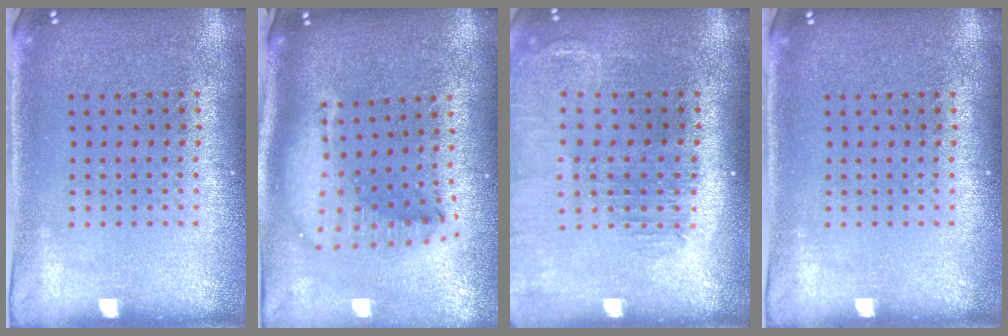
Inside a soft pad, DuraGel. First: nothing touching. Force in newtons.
{"total": 1.9, "press": 1.5, "slide": 1.2}
{"total": 1.4, "press": 1.4, "slide": 0.1}
{"total": 0.0}